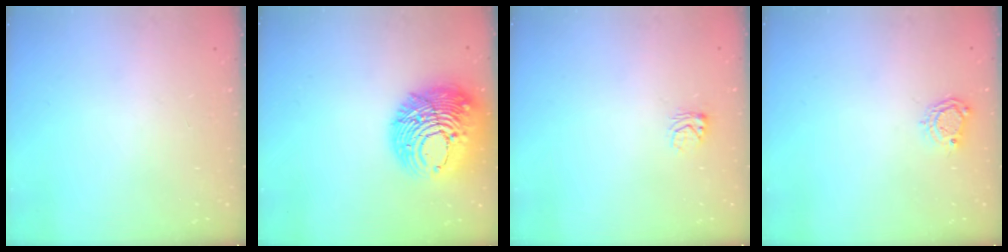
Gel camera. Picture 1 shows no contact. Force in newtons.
{"total": 19.1, "press": 19.0, "slide": 2.1}
{"total": 3.9, "press": 3.9, "slide": 0.2}
{"total": 4.4, "press": 4.4, "slide": 0.6}